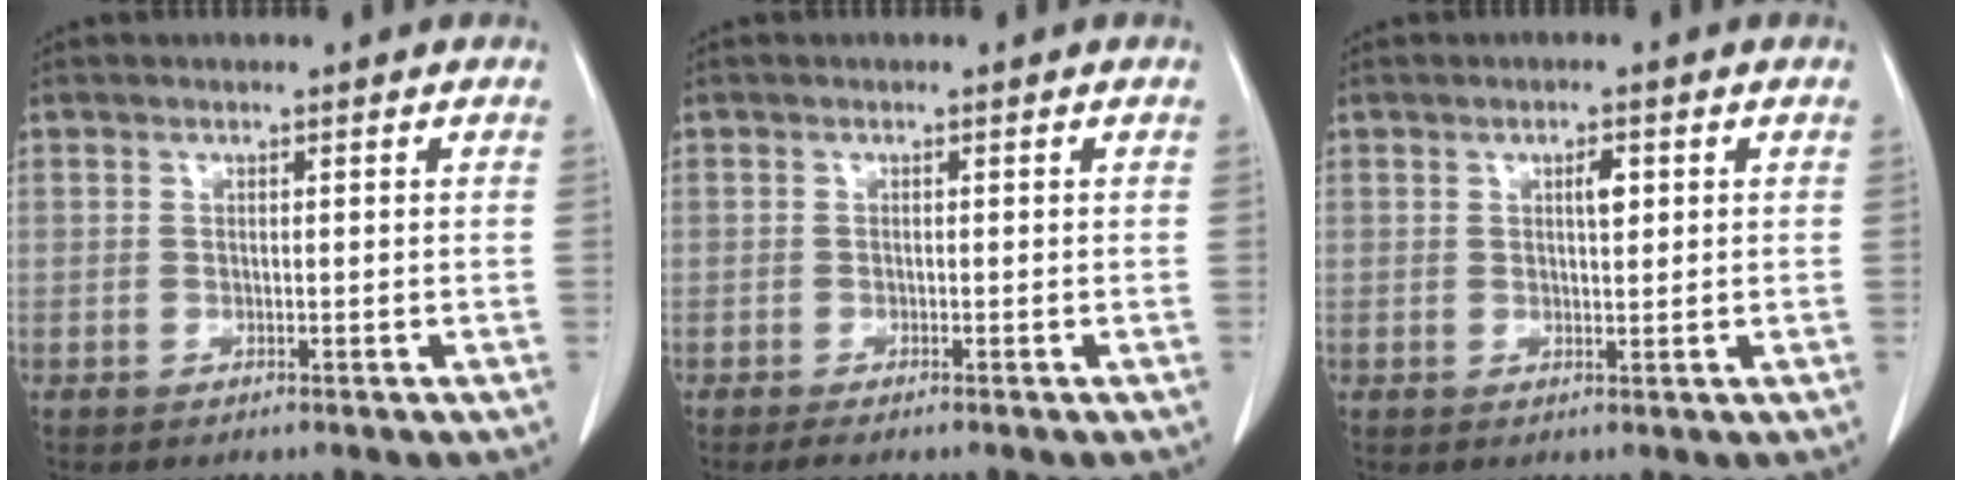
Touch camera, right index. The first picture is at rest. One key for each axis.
{"total": 1.2, "fx": -1.0, "fy": -0.3, "fz": 0.7, "tx": -0.015, "ty": -0.005, "tz": -0.016}
{"total": 2.2, "fx": 0.7, "fy": 0.7, "fz": 1.9, "tx": -0.033, "ty": -0.001, "tz": 0.013}